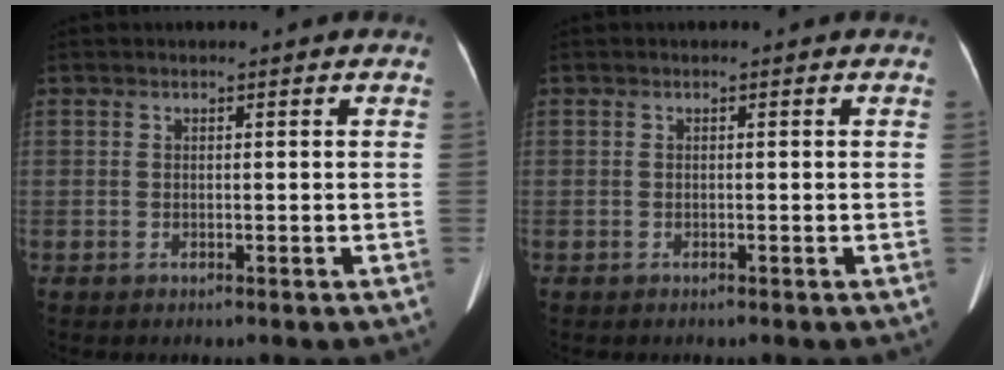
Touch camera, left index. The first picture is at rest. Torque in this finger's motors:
{"motor_torque": [0.08, 0.13, 0.04, 0.02]}